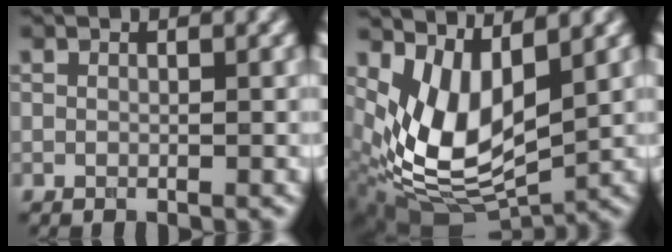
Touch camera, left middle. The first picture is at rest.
{"total": 8.1, "force": [2.1, 4.4, 6.4], "torque": [-0.138, -0.022, 0.045]}